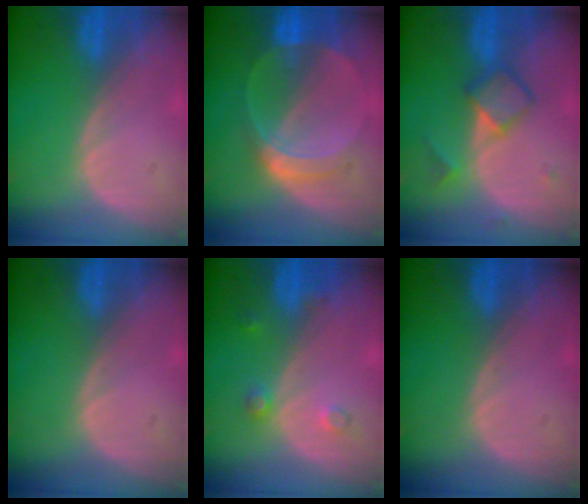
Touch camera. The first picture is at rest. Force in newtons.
{"total": 6.4, "press": 5.7, "slide": 2.9}
{"total": 4.8, "press": 4.6, "slide": 1.3}
{"total": 0.0}
{"total": 2.3, "press": 2.3, "slide": 0.2}
{"total": 0.0}